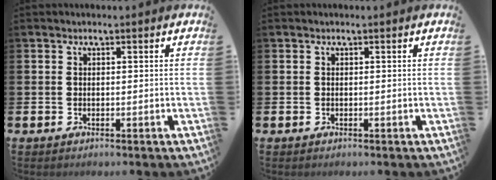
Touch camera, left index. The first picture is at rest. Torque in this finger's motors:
{"motor_torque": [-0.01, 0.01, 0.01, 0.00]}